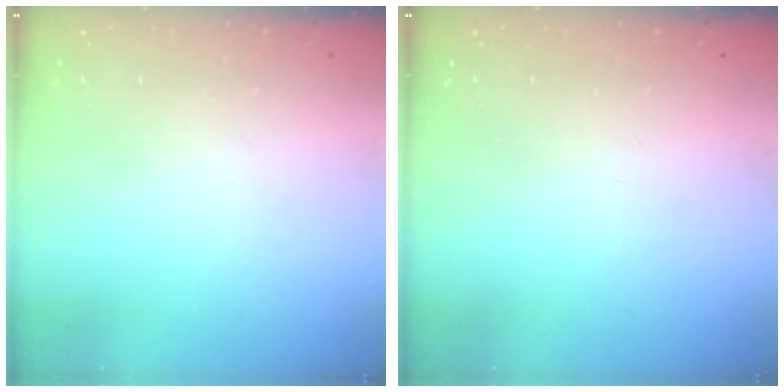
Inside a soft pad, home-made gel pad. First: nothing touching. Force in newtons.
{"total": 0.0}